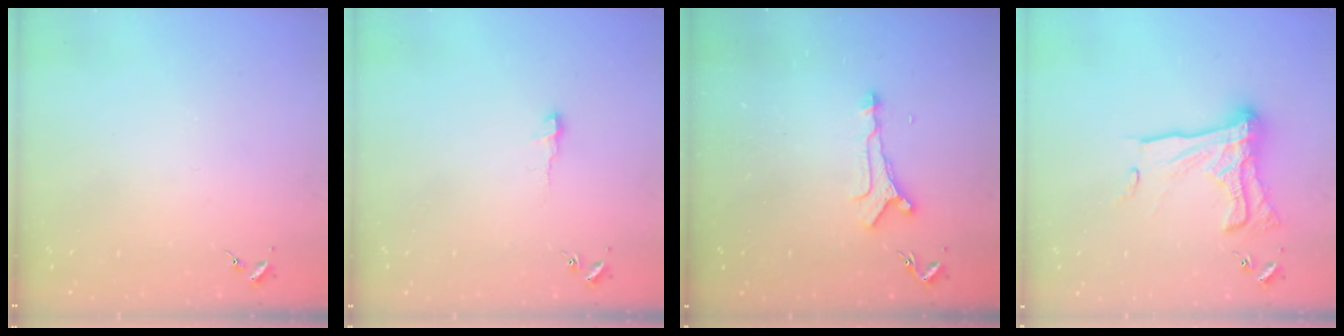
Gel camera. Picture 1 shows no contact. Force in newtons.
{"total": 3.7, "press": 3.7, "slide": 0.3}
{"total": 6.9, "press": 6.9, "slide": 0.7}
{"total": 19.0, "press": 18.9, "slide": 1.6}